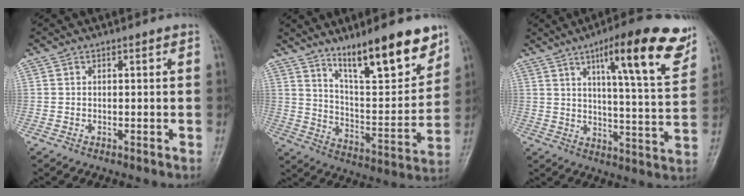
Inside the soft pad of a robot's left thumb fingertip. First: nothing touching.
{"total": 17.0, "force": [11.8, 4.0, 11.6], "torque": [-0.150, -0.075, 0.202]}
{"total": 17.9, "force": [10.1, 3.5, 14.4], "torque": [-0.182, -0.041, 0.146]}